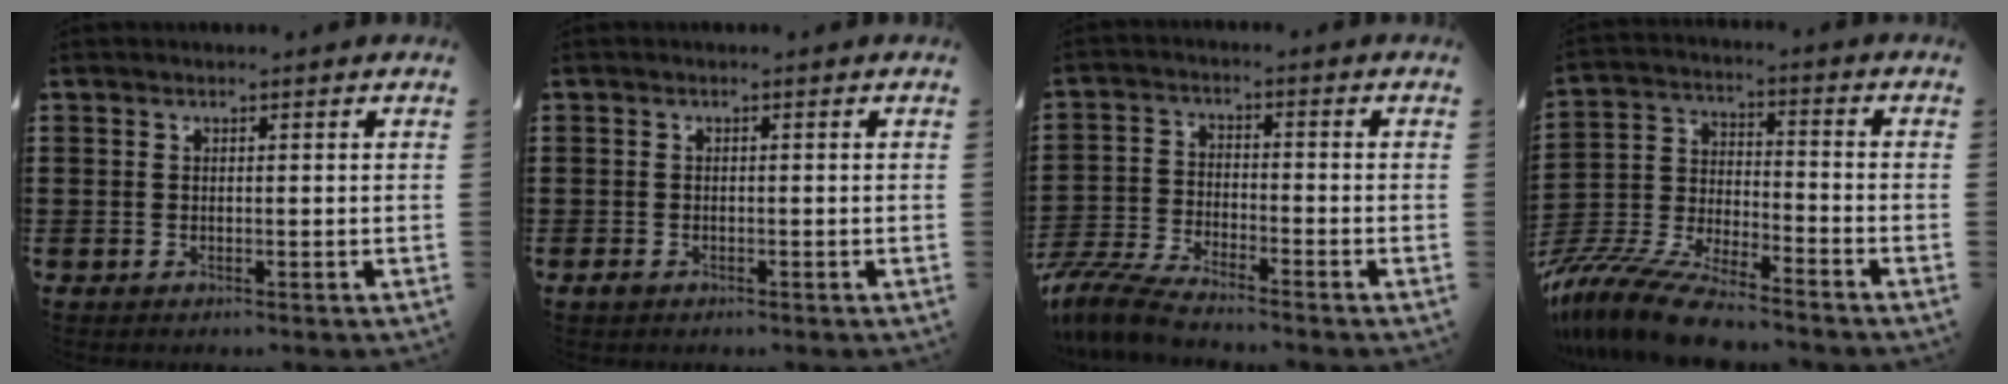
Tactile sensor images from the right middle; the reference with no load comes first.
{"total": 0.9, "force": [-0.6, 0.5, 0.5], "torque": [-0.018, -0.003, -0.014]}
{"total": 6.1, "force": [-5.7, 0.6, 2.1], "torque": [-0.064, -0.005, -0.118]}
{"total": 10.7, "force": [-9.9, 1.2, 4.0], "torque": [-0.100, 0.007, -0.206]}